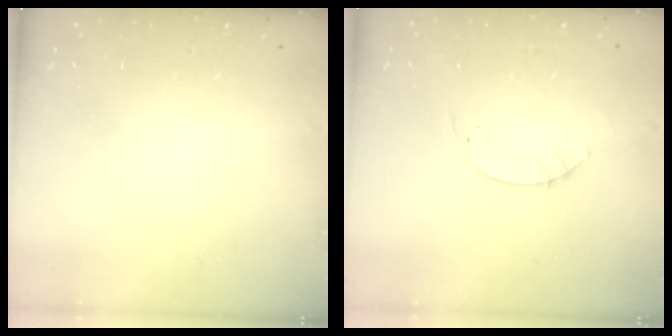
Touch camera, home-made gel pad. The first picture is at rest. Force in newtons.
{"total": 3.3, "press": 3.3, "slide": 0.2}